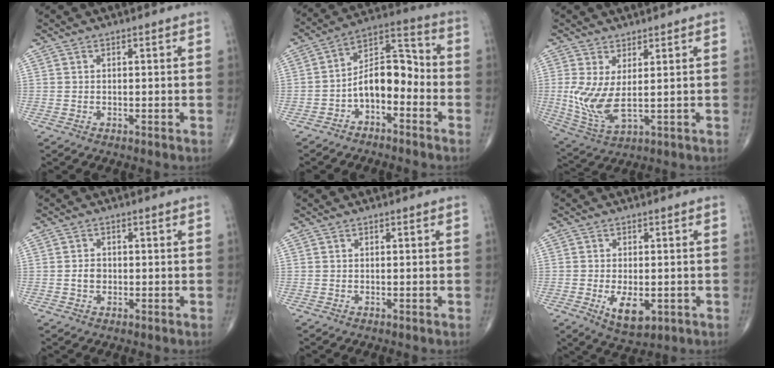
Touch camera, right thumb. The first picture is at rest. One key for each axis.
{"total": 10.4, "fx": -3.6, "fy": 5.9, "fz": 7.8, "tx": -0.107, "ty": 0.062, "tz": -0.072}
{"total": 8.5, "fx": 0.8, "fy": 3.4, "fz": 7.8, "tx": -0.180, "ty": -0.019, "tz": 0.027}
{"total": 2.2, "fx": -0.3, "fy": 1.7, "fz": 1.3, "tx": -0.018, "ty": 0.006, "tz": -0.007}
{"total": 0.0}
{"total": 6.8, "fx": -1.8, "fy": 3.5, "fz": 5.5, "tx": -0.083, "ty": -0.010, "tz": -0.020}